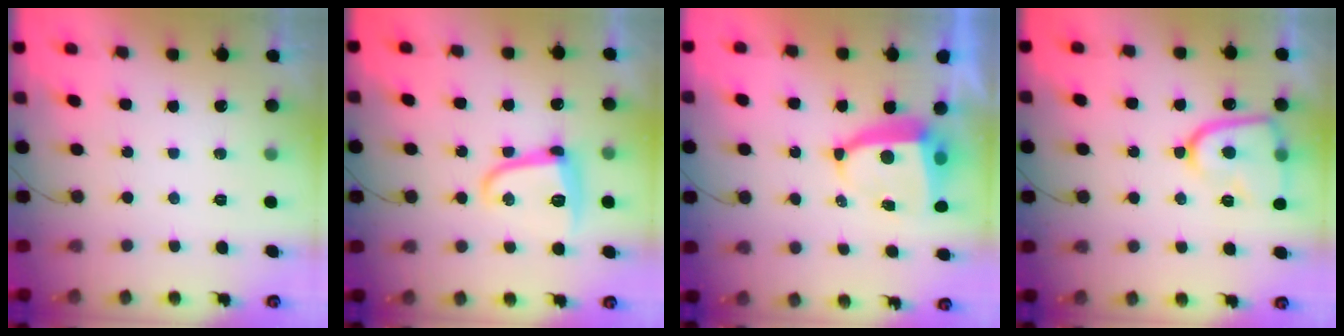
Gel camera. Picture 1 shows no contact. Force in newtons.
{"total": 11.1, "press": 11.1, "slide": 0.8}
{"total": 8.0, "press": 8.0, "slide": 1.0}
{"total": 13.6, "press": 13.5, "slide": 0.9}